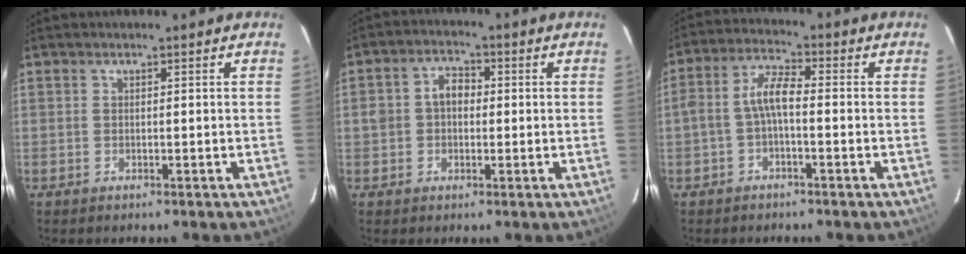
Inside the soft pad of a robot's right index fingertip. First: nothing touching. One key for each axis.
{"total": 4.9, "fx": 0.0, "fy": 3.9, "fz": 2.9, "tx": -0.055, "ty": 0.017, "tz": 0.002}
{"total": 5.1, "fx": -1.4, "fy": 1.8, "fz": 4.5, "tx": -0.102, "ty": 0.019, "tz": -0.030}